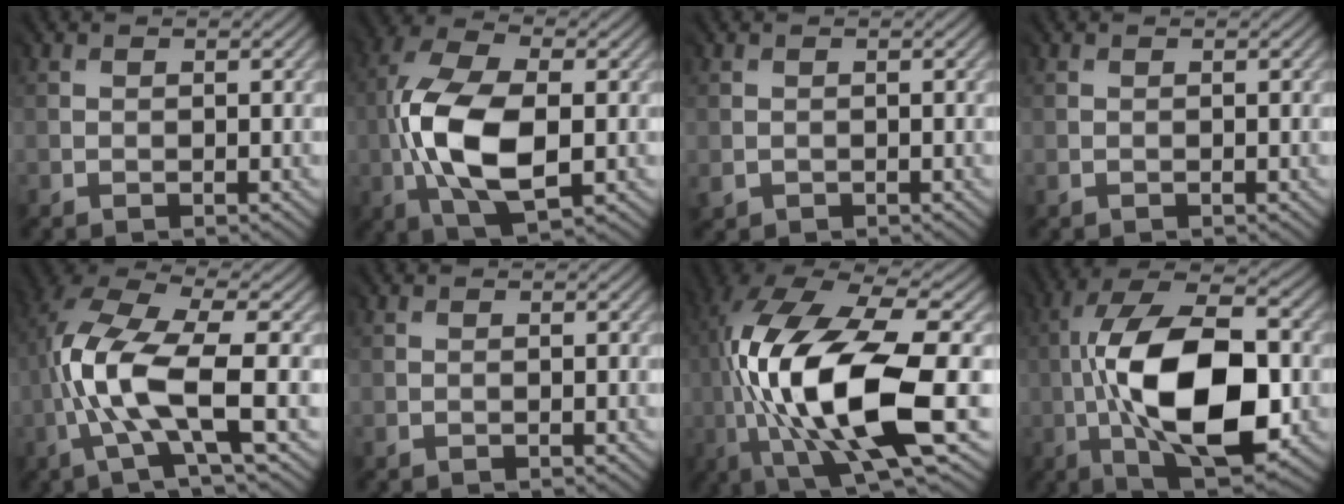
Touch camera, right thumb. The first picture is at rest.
{"total": 11.7, "force": [-1.4, 6.2, 9.9], "torque": [-0.221, 0.009, -0.032]}
{"total": 0.7, "force": [0.1, 0.5, -0.4], "torque": [0.007, -0.001, 0.006]}
{"total": 0.0}
{"total": 10.3, "force": [-1.7, 3.0, 9.7], "torque": [-0.217, 0.008, -0.035]}
{"total": 0.0}
{"total": 15.7, "force": [-2.2, 5.2, 14.6], "torque": [-0.294, 0.007, -0.030]}
{"total": 15.3, "force": [-2.3, 6.8, 13.4], "torque": [-0.242, 0.016, -0.047]}